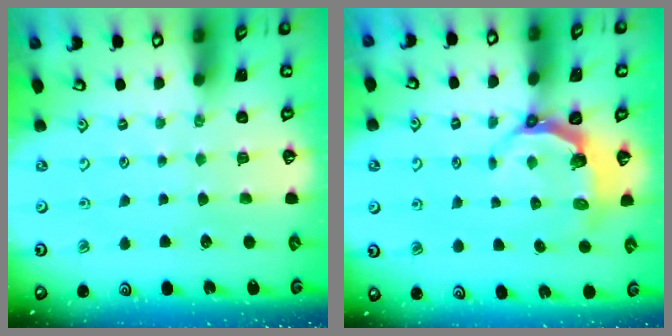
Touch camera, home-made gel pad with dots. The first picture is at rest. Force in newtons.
{"total": 4.3, "press": 2.9, "slide": 3.3}